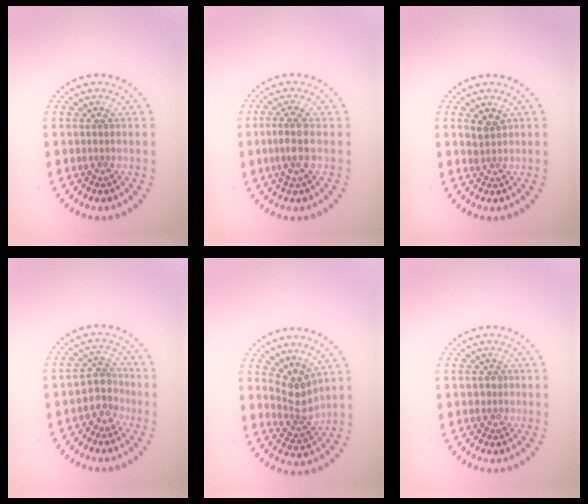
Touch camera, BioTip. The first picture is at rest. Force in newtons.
{"total": 2.1, "press": 1.8, "slide": 1.1}
{"total": 1.5, "press": 1.2, "slide": 0.9}
{"total": 2.6, "press": 2.2, "slide": 1.5}
{"total": 2.8, "press": 2.1, "slide": 1.9}
{"total": 0.9, "press": 0.8, "slide": 0.5}